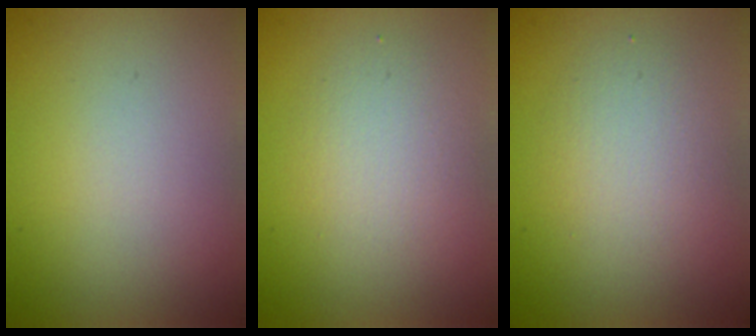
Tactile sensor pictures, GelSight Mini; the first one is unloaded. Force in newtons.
{"total": 2.4, "press": 2.4, "slide": 0.0}
{"total": 2.5, "press": 2.5, "slide": 0.1}